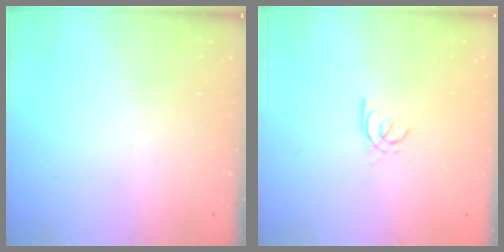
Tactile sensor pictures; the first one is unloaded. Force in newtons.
{"total": 1.4, "press": 1.3, "slide": 0.4}